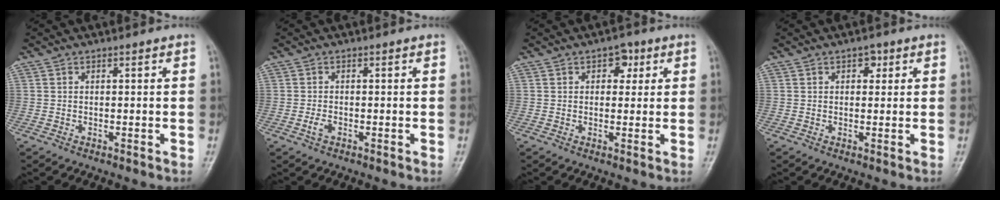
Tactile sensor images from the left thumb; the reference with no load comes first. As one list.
[{"total": 1.7, "force": [-0.7, 1.1, 1.1], "torque": [-0.022, 0.002, -0.015]}, {"total": 3.6, "force": [1.4, 2.6, 2.0], "torque": [0.001, -0.001, 0.014]}, {"total": 2.3, "force": [1.0, 1.7, 1.2], "torque": [0.001, -0.001, 0.010]}]